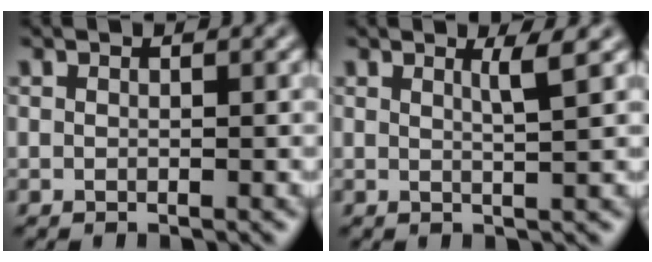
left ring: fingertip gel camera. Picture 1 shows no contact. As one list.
[{"total": 1.8, "force": [0.9, 0.3, 1.6], "torque": [-0.019, 0.000, 0.010]}]